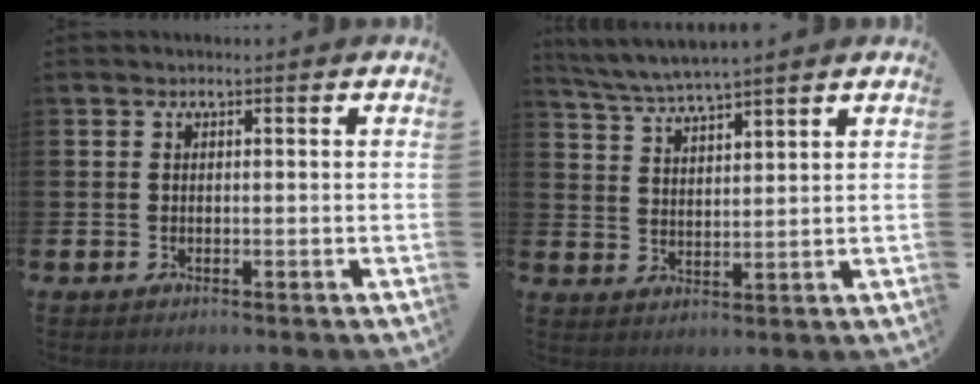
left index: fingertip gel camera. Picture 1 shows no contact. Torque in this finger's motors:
{"motor_torque": [1.06, -1.07, 0.57, 0.21]}